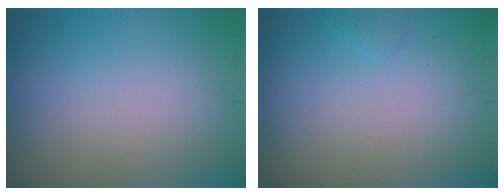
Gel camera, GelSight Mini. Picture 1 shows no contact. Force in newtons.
{"total": 0.5, "press": 0.5, "slide": 0.0}